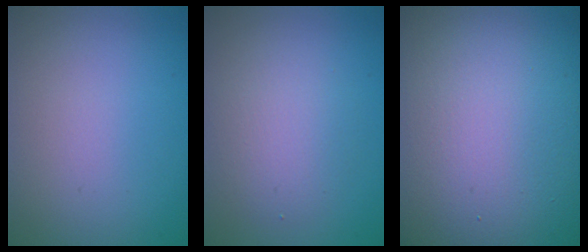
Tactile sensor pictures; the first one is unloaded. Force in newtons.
{"total": 2.8, "press": 2.8, "slide": 0.2}
{"total": 25.1, "press": 25.1, "slide": 1.4}